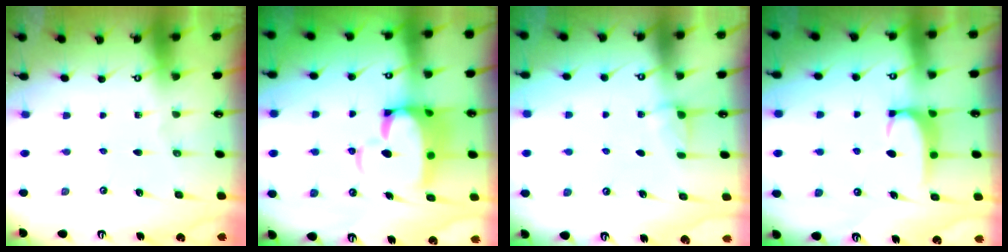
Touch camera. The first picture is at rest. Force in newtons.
{"total": 8.6, "press": 8.5, "slide": 1.5}
{"total": 3.8, "press": 3.8, "slide": 0.0}
{"total": 1.9, "press": 1.8, "slide": 0.5}